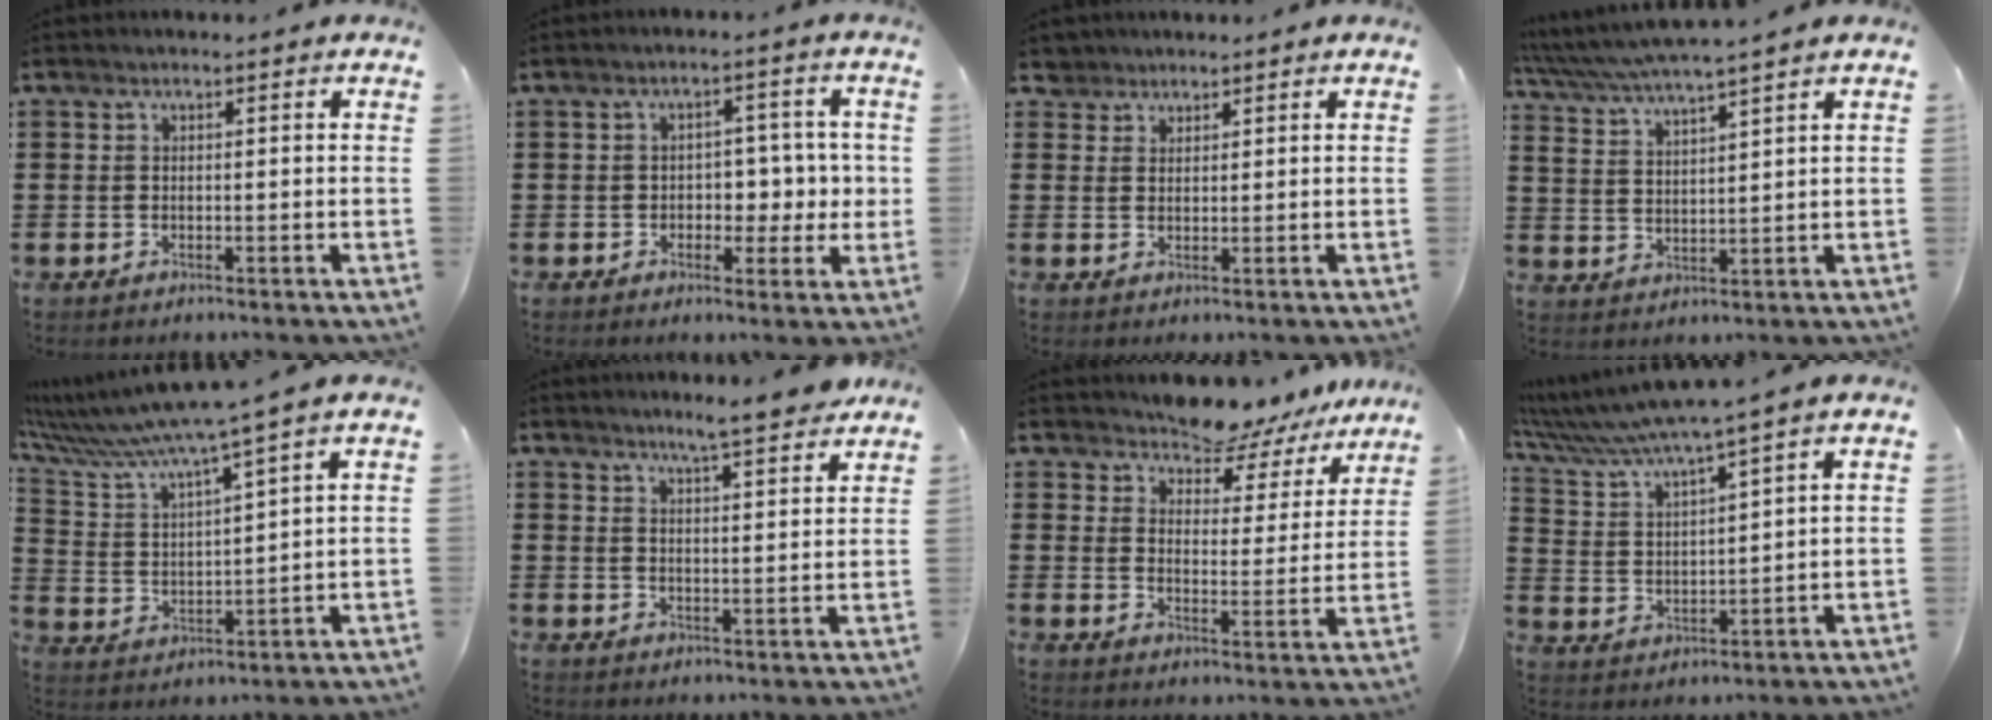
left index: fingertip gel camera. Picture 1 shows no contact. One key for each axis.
{"total": 4.4, "fx": -0.2, "fy": 3.6, "fz": 2.6, "tx": -0.038, "ty": 0.002, "tz": -0.014}
{"total": 2.7, "fx": 2.3, "fy": 1.4, "fz": 0.0, "tx": -0.011, "ty": 0.009, "tz": 0.044}
{"total": 3.9, "fx": 3.6, "fy": -0.5, "fz": 1.4, "tx": -0.042, "ty": -0.022, "tz": 0.059}
{"total": 6.3, "fx": 5.5, "fy": -0.9, "fz": 3.0, "tx": -0.084, "ty": -0.044, "tz": 0.086}
{"total": 4.6, "fx": 4.4, "fy": -0.5, "fz": 1.3, "tx": -0.040, "ty": -0.018, "tz": 0.077}
{"total": 6.3, "fx": 6.2, "fy": 0.6, "fz": 0.1, "tx": -0.034, "ty": -0.048, "tz": 0.113}
{"total": 6.0, "fx": 5.2, "fy": -0.7, "fz": 2.9, "tx": -0.080, "ty": -0.037, "tz": 0.086}